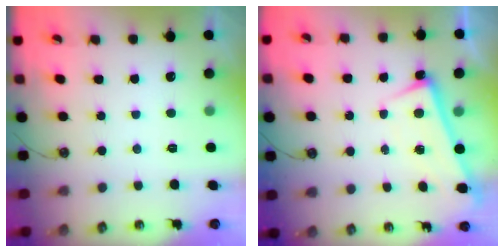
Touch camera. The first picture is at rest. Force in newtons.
{"total": 1.0, "press": 0.4, "slide": 0.9}